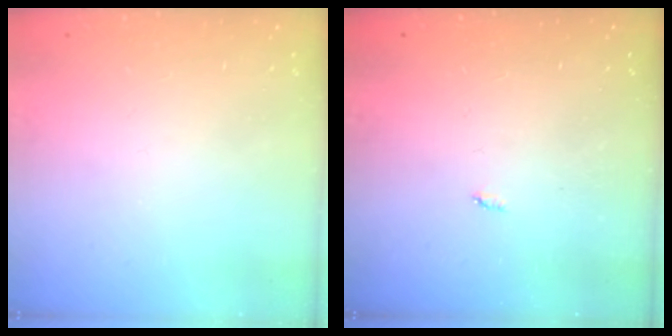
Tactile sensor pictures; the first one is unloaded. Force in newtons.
{"total": 2.1, "press": 2.1, "slide": 0.4}